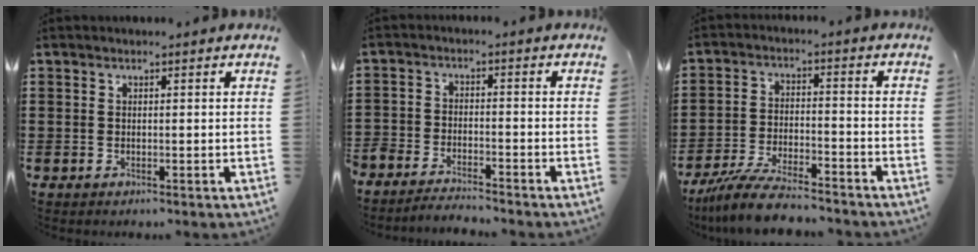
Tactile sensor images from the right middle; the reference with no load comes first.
{"total": 3.8, "force": [-3.8, 0.5, -0.2], "torque": [-0.003, 0.004, -0.082]}
{"total": 7.9, "force": [-7.1, 1.0, 3.4], "torque": [-0.073, 0.004, -0.136]}